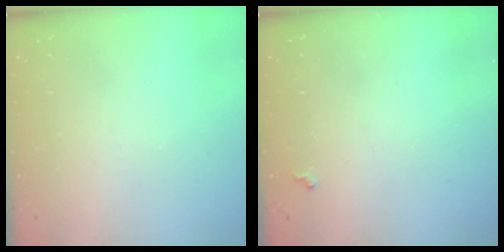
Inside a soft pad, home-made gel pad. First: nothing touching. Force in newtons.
{"total": 3.5, "press": 3.5, "slide": 0.5}